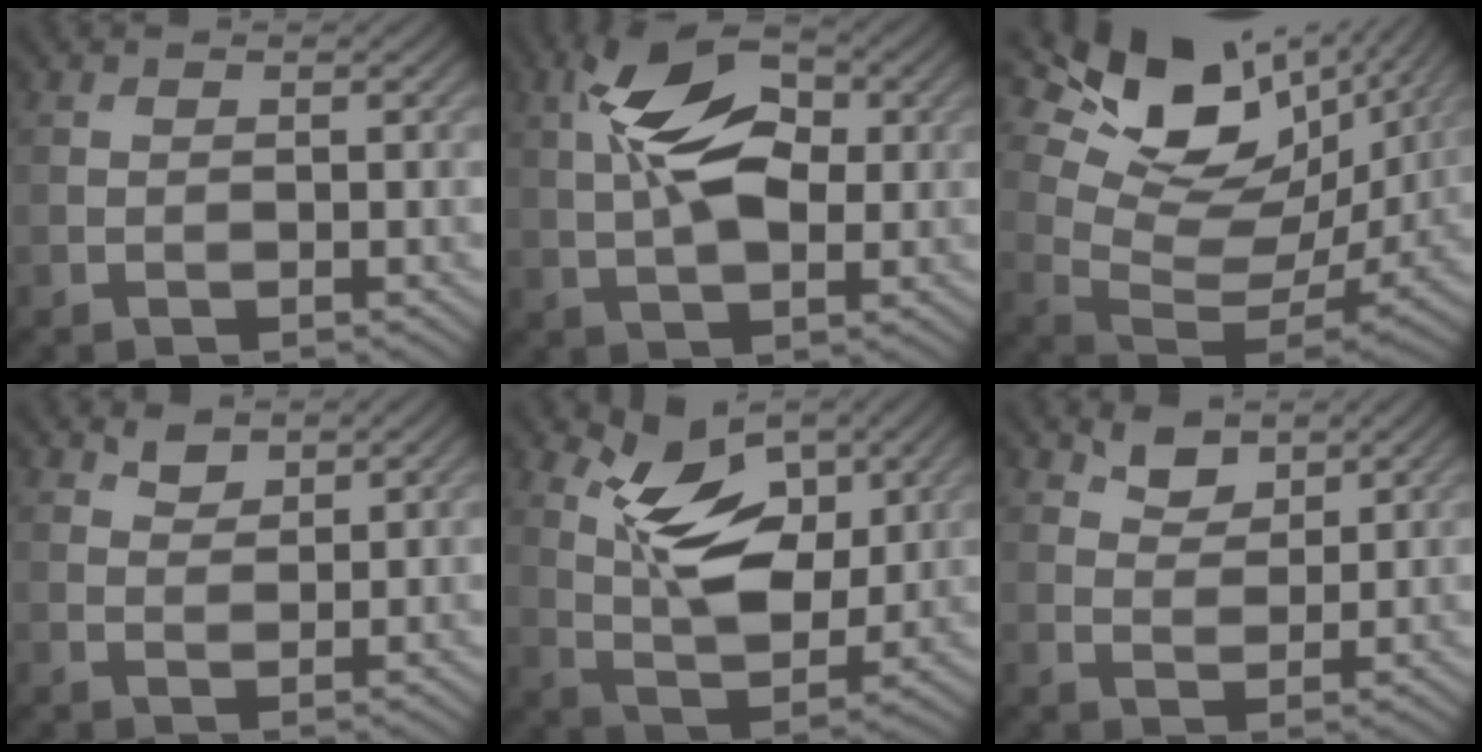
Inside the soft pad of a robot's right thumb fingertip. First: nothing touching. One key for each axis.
{"total": 8.9, "fx": 1.4, "fy": 4.5, "fz": 7.6, "tx": -0.147, "ty": 0.015, "tz": 0.014}
{"total": 15.8, "fx": 6.9, "fy": 9.0, "fz": 11.0, "tx": -0.220, "ty": 0.003, "tz": 0.135}
{"total": 2.0, "fx": 1.5, "fy": 1.0, "fz": 0.8, "tx": -0.018, "ty": -0.004, "tz": 0.032}
{"total": 10.0, "fx": 4.2, "fy": 5.1, "fz": 7.5, "tx": -0.146, "ty": -0.007, "tz": 0.077}
{"total": 3.4, "fx": 2.4, "fy": 1.8, "fz": 1.6, "tx": -0.034, "ty": -0.005, "tz": 0.049}